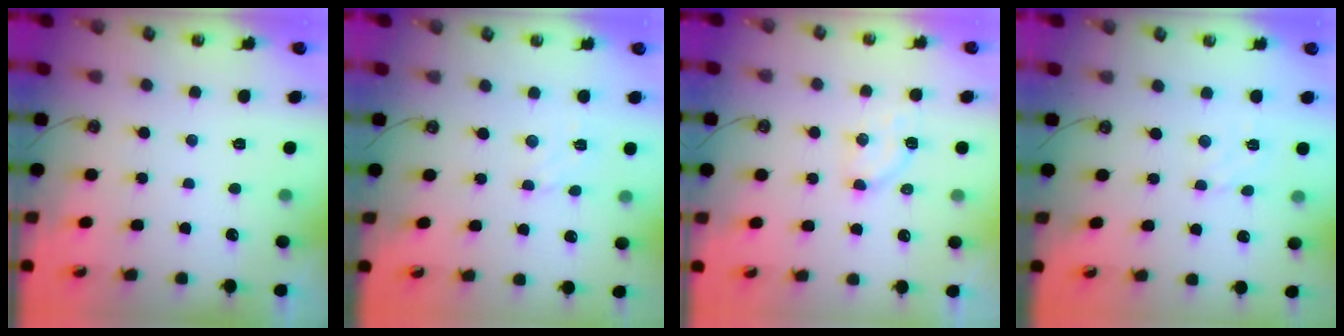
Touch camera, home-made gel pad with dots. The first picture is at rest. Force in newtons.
{"total": 3.8, "press": 3.7, "slide": 0.6}
{"total": 5.1, "press": 5.0, "slide": 1.1}
{"total": 2.1, "press": 2.1, "slide": 0.5}